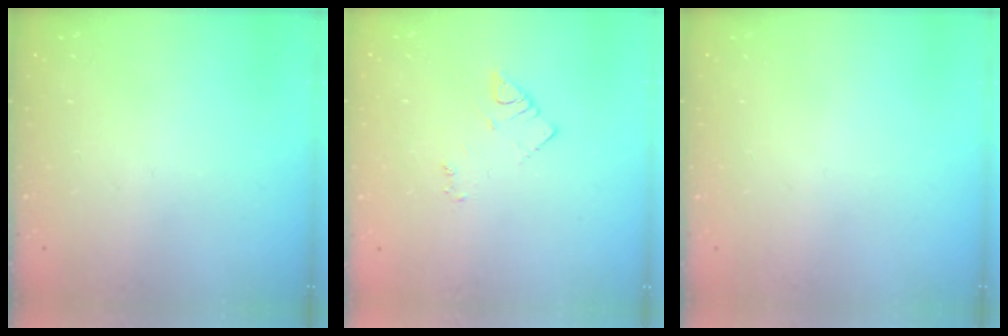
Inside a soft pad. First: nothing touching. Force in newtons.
{"total": 2.9, "press": 2.9, "slide": 0.3}
{"total": 0.0}